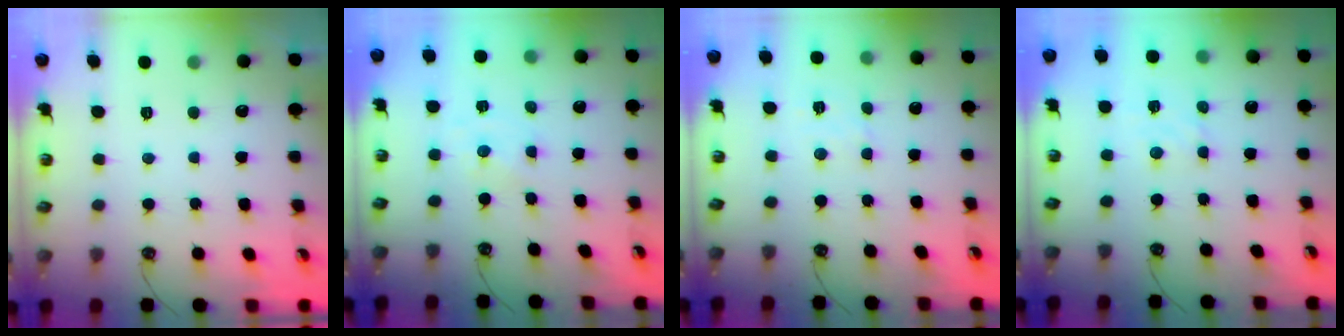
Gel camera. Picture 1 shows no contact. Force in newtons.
{"total": 0.0}
{"total": 2.6, "press": 2.6, "slide": 0.4}
{"total": 3.1, "press": 3.1, "slide": 0.5}